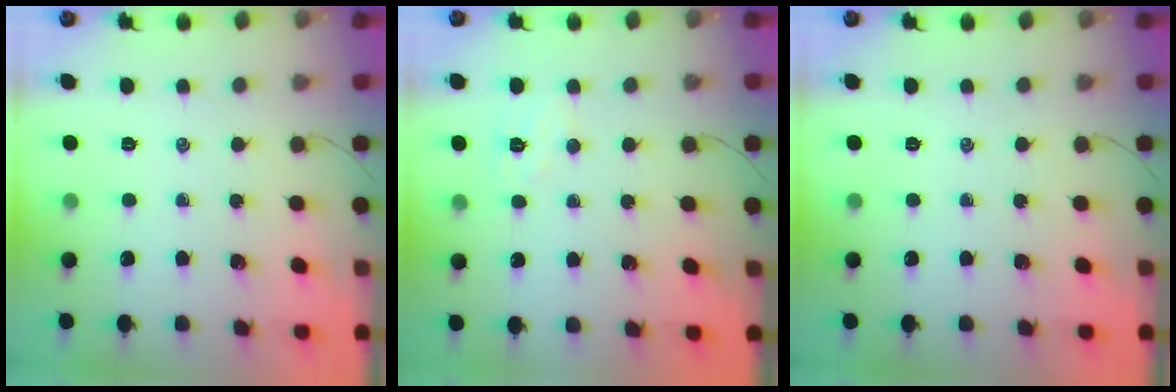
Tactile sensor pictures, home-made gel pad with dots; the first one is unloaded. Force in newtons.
{"total": 5.2, "press": 5.1, "slide": 0.9}
{"total": 0.0}